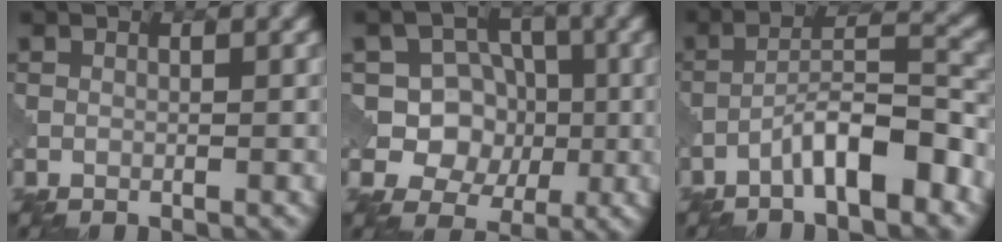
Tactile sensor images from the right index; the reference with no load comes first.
{"total": 6.6, "force": [-0.3, 6.0, 2.8], "torque": [-0.032, 0.008, -0.028]}
{"total": 6.1, "force": [-3.7, 1.3, 4.8], "torque": [-0.079, 0.018, -0.066]}